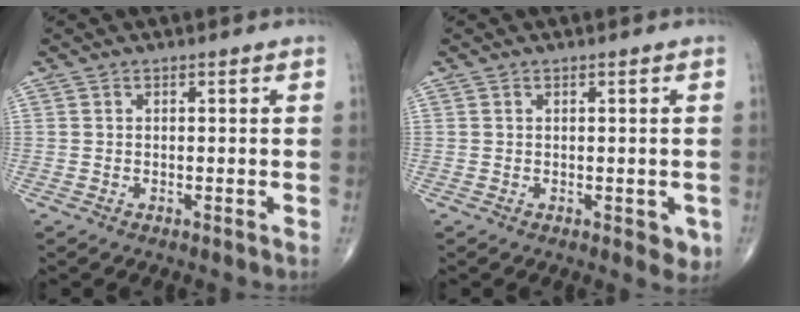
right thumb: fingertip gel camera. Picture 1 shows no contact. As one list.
[{"total": 2.8, "force": [-0.5, 1.5, 2.3], "torque": [-0.008, -0.003, -0.003]}]